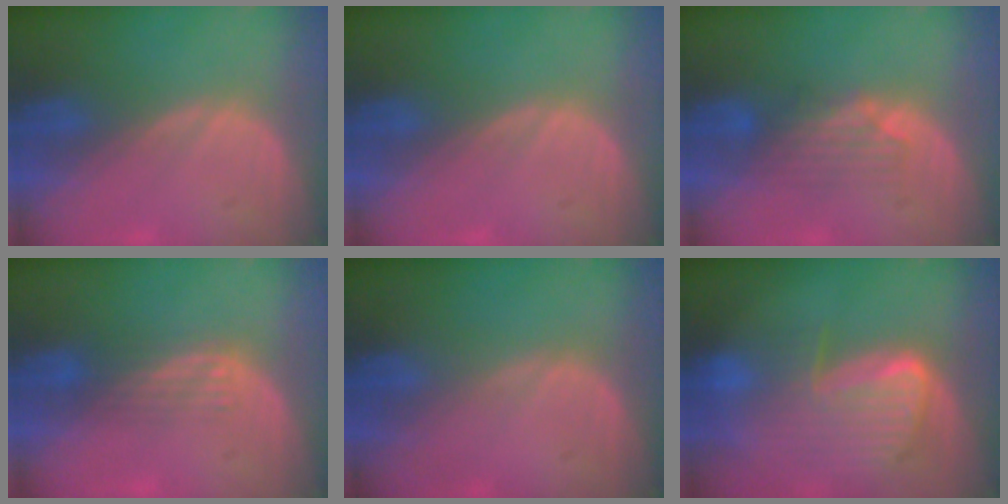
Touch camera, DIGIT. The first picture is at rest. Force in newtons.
{"total": 0.0}
{"total": 3.9, "press": 3.7, "slide": 1.0}
{"total": 2.9, "press": 2.7, "slide": 1.2}
{"total": 0.0}
{"total": 9.9, "press": 8.4, "slide": 5.1}